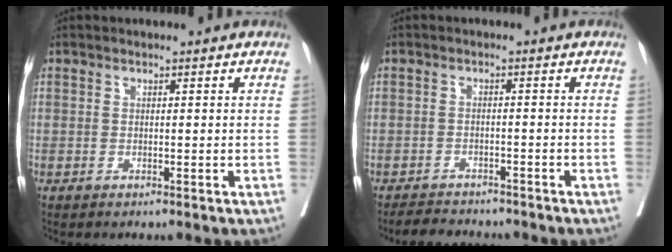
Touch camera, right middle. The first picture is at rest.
{"total": 5.0, "force": [-4.7, 1.4, 1.0], "torque": [-0.019, -0.009, -0.071]}